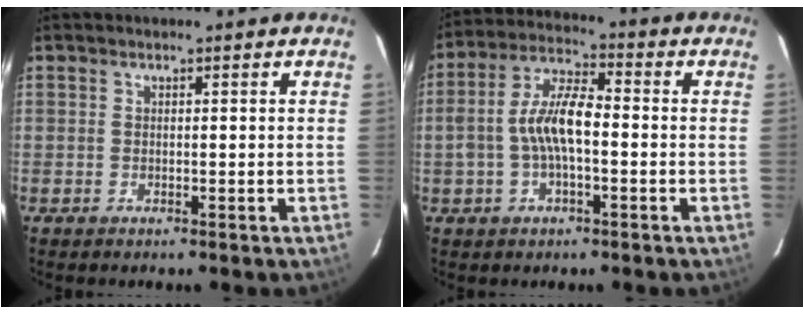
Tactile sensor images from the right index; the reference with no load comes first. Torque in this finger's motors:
{"motor_torque": [0.41, -0.09, 0.34, 0.13]}